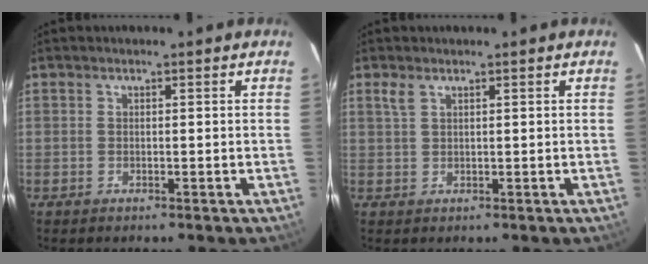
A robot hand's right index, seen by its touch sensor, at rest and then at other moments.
{"total": 1.6, "force": [1.0, 0.6, 1.0], "torque": [-0.022, 0.004, 0.021]}